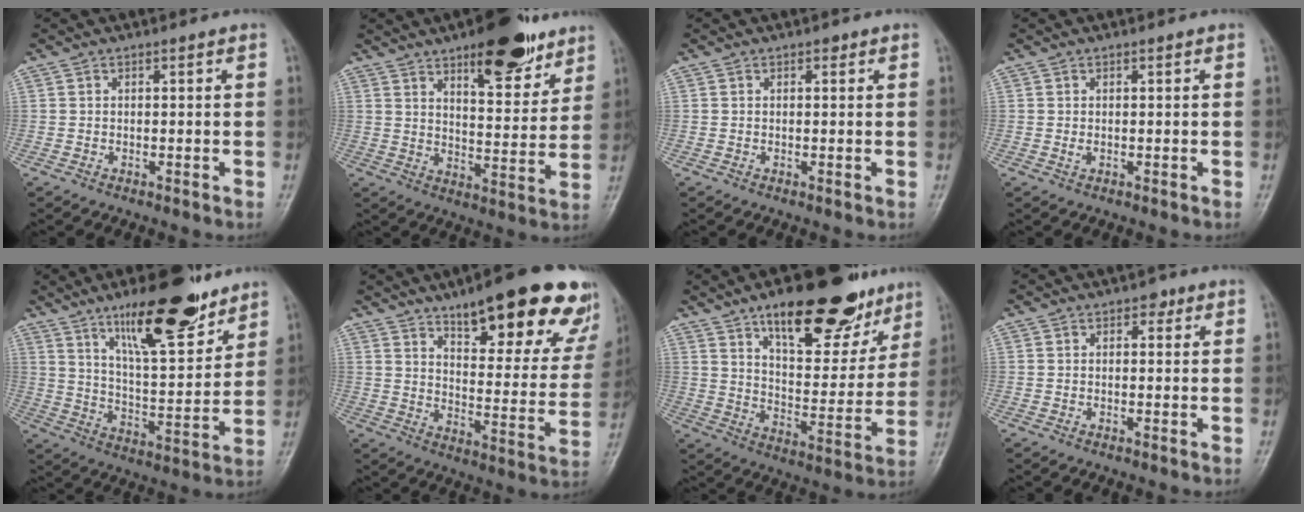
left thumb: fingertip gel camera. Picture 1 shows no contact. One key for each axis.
{"total": 15.6, "fx": 10.1, "fy": 5.9, "fz": 10.4, "tx": -0.104, "ty": -0.055, "tz": 0.150}
{"total": 0.8, "fx": 0.5, "fy": 0.5, "fz": 0.4, "tx": 0.000, "ty": -0.001, "tz": 0.003}
{"total": 0.9, "fx": 0.2, "fy": 0.5, "fz": 0.7, "tx": -0.011, "ty": -0.001, "tz": 0.007}
{"total": 18.0, "fx": 12.0, "fy": 5.3, "fz": 12.4, "tx": -0.163, "ty": -0.069, "tz": 0.201}
{"total": 26.3, "fx": 17.4, "fy": 8.3, "fz": 17.9, "tx": -0.194, "ty": -0.069, "tz": 0.235}
{"total": 22.9, "fx": 14.5, "fy": 9.5, "fz": 15.0, "tx": -0.160, "ty": -0.057, "tz": 0.221}
{"total": 1.6, "fx": 0.8, "fy": 1.2, "fz": 0.9, "tx": 0.002, "ty": 0.000, "tz": 0.005}